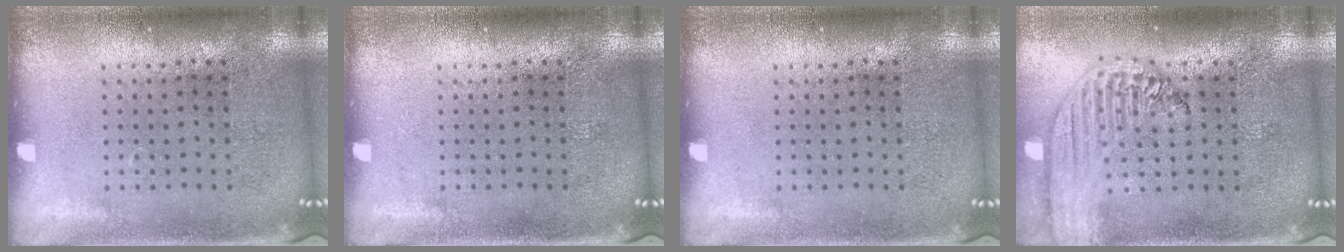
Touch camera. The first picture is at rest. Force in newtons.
{"total": 0.0}
{"total": 0.0}
{"total": 2.4, "press": 2.1, "slide": 1.3}